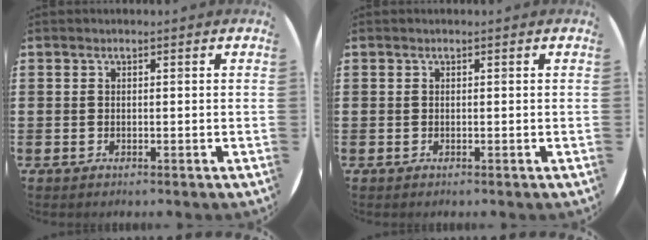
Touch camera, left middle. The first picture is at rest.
{"total": 0.0}